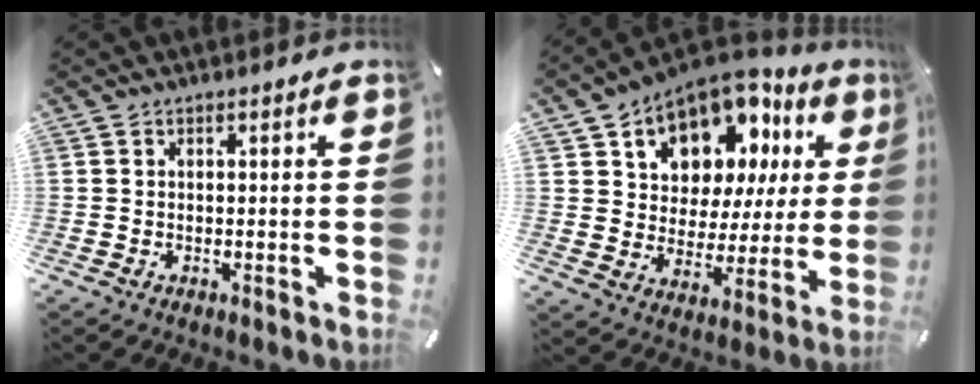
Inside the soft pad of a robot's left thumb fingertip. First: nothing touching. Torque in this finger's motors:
{"motor_torque": [2.53, 2.48, 2.00, -0.77, 0.17]}